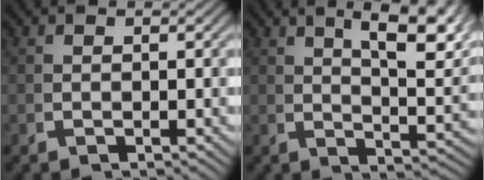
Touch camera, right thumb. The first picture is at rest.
{"total": 9.2, "force": [4.4, 3.2, 7.5], "torque": [-0.086, 0.011, 0.066]}